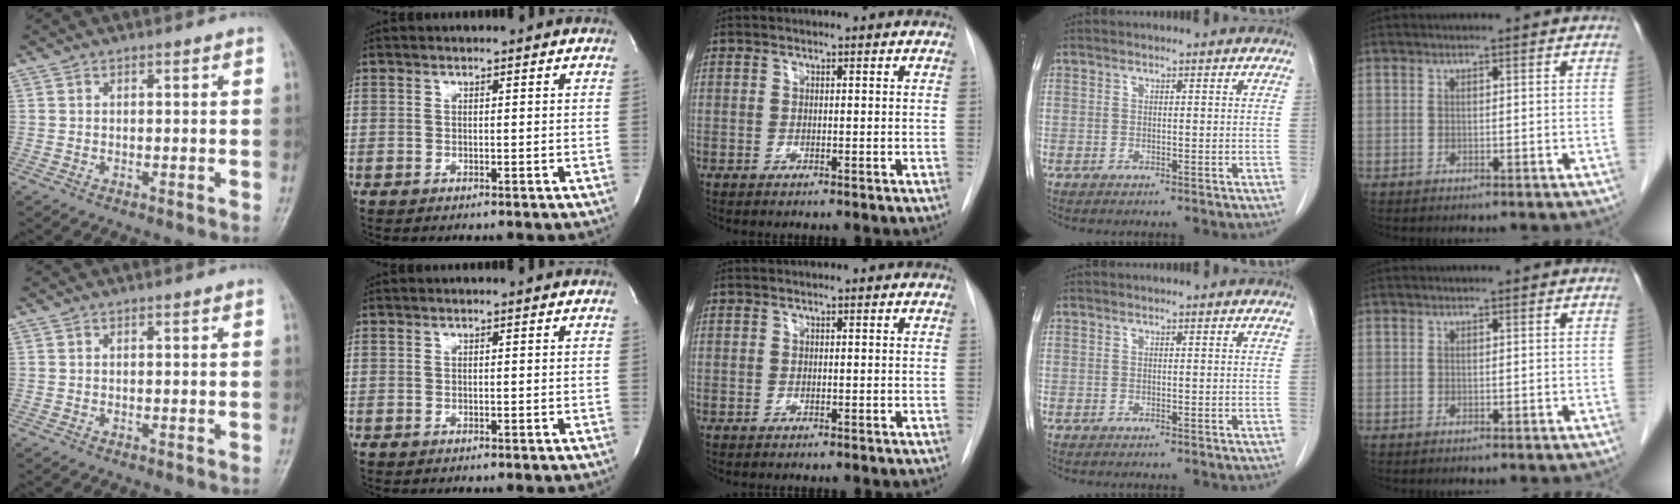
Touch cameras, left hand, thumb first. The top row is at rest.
{}